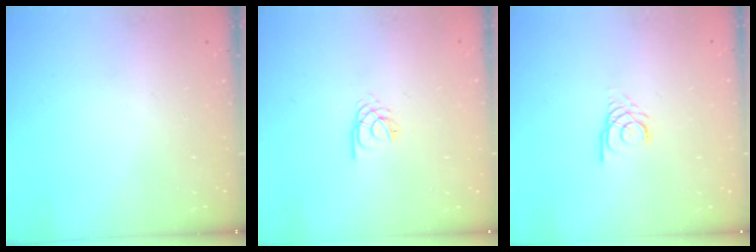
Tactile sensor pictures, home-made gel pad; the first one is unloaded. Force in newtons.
{"total": 2.8, "press": 2.7, "slide": 0.3}
{"total": 3.0, "press": 3.0, "slide": 0.4}